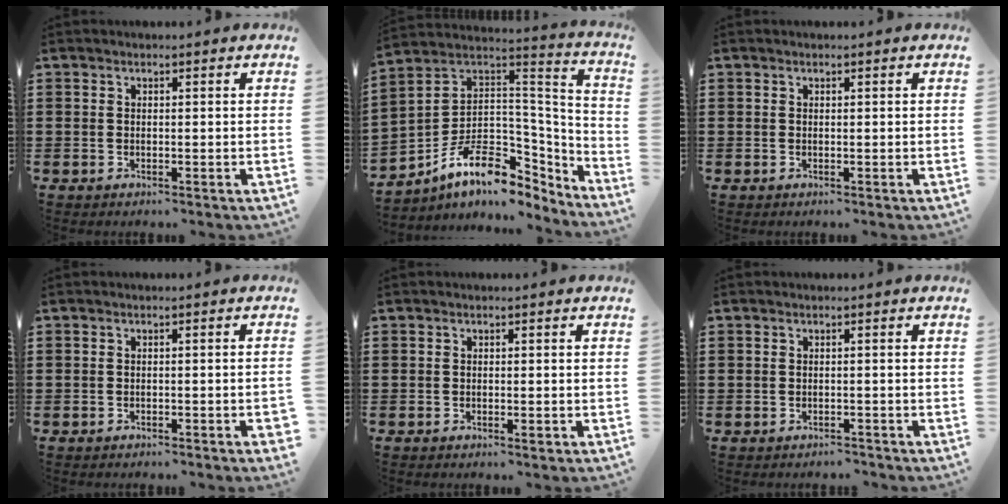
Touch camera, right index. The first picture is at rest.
{"total": 11.2, "force": [-5.2, 7.0, 7.0], "torque": [-0.134, -0.009, -0.097]}
{"total": 0.0}
{"total": 1.4, "force": [-1.2, 0.1, 0.7], "torque": [-0.013, -0.002, -0.023]}
{"total": 0.8, "force": [-0.4, 0.1, 0.7], "torque": [-0.017, -0.009, -0.005]}
{"total": 1.1, "force": [-1.0, 0.3, -0.1], "torque": [-0.002, 0.004, -0.024]}